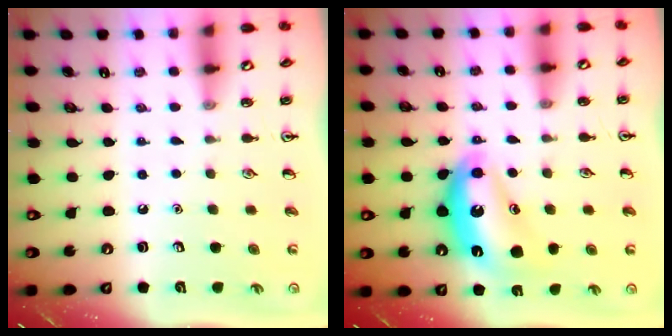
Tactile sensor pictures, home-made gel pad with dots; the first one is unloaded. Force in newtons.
{"total": 14.4, "press": 14.4, "slide": 1.3}